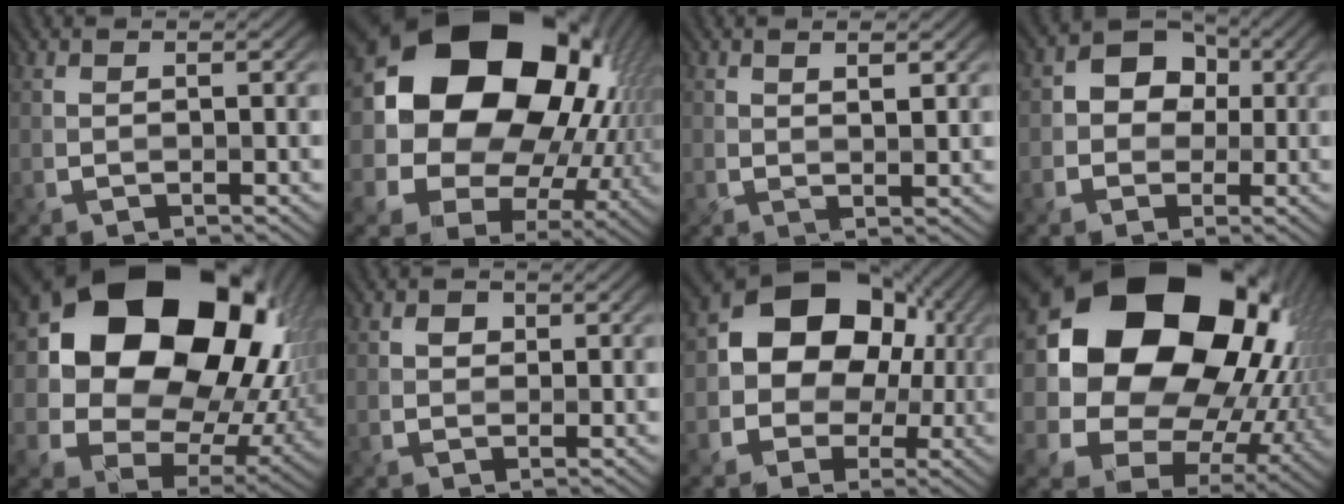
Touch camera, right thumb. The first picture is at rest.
{"total": 20.7, "force": [4.4, 16.0, 12.3], "torque": [-0.246, -0.020, 0.107]}
{"total": 1.8, "force": [1.2, 0.5, 1.3], "torque": [-0.020, -0.011, 0.025]}
{"total": 6.4, "force": [0.4, 5.7, 2.8], "torque": [-0.040, 0.017, -0.014]}
{"total": 19.8, "force": [4.8, 15.5, 11.4], "torque": [-0.238, -0.014, 0.121]}
{"total": 1.2, "force": [0.3, 1.1, 0.3], "torque": [-0.005, -0.005, 0.006]}
{"total": 12.8, "force": [0.8, 10.5, 7.4], "torque": [-0.121, -0.008, 0.005]}
{"total": 22.9, "force": [6.2, 18.0, 12.7], "torque": [-0.310, -0.008, 0.140]}